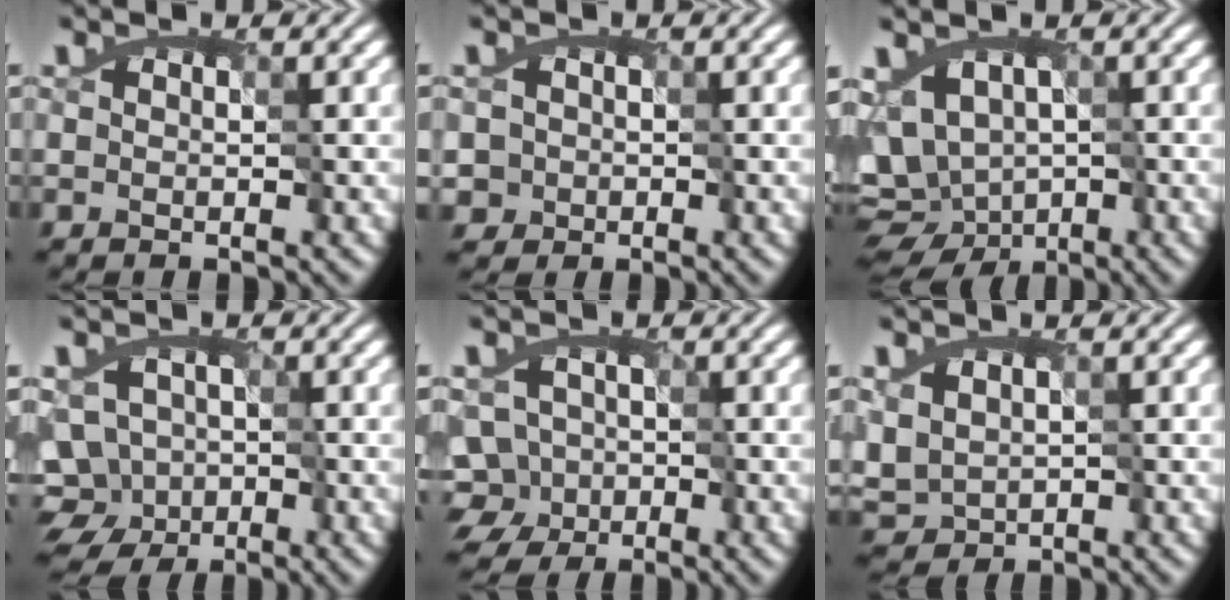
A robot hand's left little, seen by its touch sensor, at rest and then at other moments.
{"total": 2.0, "force": [-0.6, 1.9, 0.2], "torque": [-0.010, 0.000, 0.001]}
{"total": 6.9, "force": [-2.8, 5.1, 3.7], "torque": [-0.043, -0.013, -0.026]}
{"total": 8.2, "force": [-3.2, 6.8, 3.4], "torque": [-0.043, -0.006, -0.073]}
{"total": 6.4, "force": [-2.8, 5.4, 1.8], "torque": [-0.034, 0.002, -0.073]}
{"total": 2.0, "force": [-0.2, 1.7, 1.0], "torque": [-0.033, -0.010, 0.012]}